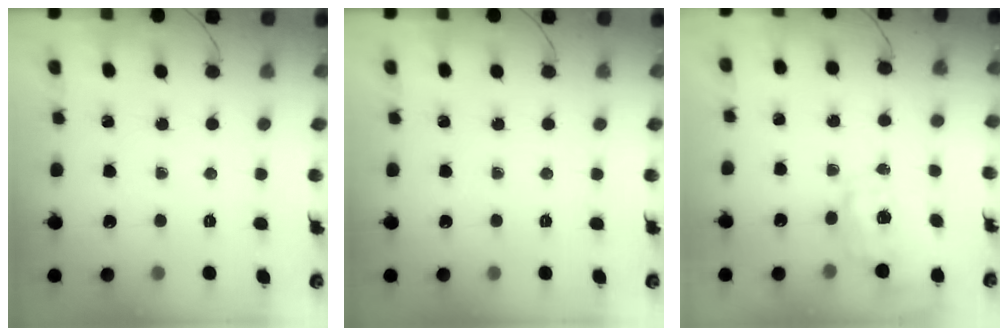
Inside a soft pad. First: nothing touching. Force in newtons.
{"total": 0.0}
{"total": 1.8, "press": 1.7, "slide": 0.6}